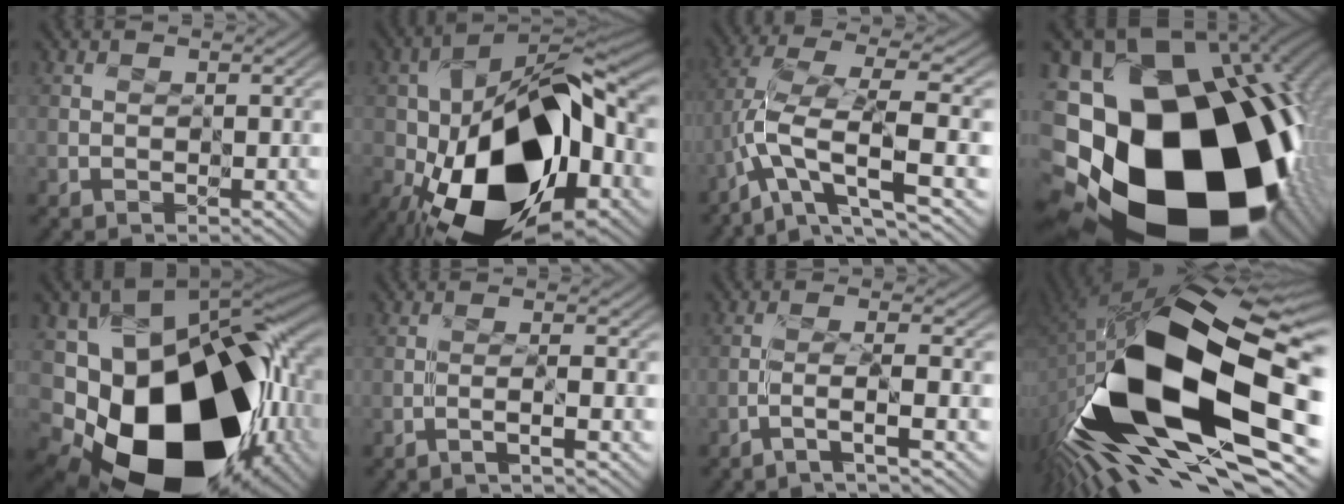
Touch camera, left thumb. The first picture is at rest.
{"total": 20.8, "force": [-6.6, 12.1, 15.6], "torque": [-0.316, -0.047, -0.093]}
{"total": 10.8, "force": [-3.7, 3.2, 9.6], "torque": [-0.197, -0.001, -0.068]}
{"total": 24.3, "force": [-7.4, 17.1, 15.7], "torque": [-0.263, -0.081, -0.123]}
{"total": 21.6, "force": [-5.9, 14.9, 14.5], "torque": [-0.286, -0.085, -0.062]}
{"total": 1.7, "force": [-1.1, -0.5, 1.2], "torque": [-0.018, 0.007, -0.037]}
{"total": 3.1, "force": [-1.8, -0.4, 2.4], "torque": [-0.043, 0.012, -0.057]}
{"total": 20.6, "force": [-4.3, 10.8, 17.0], "torque": [-0.355, -0.039, -0.073]}